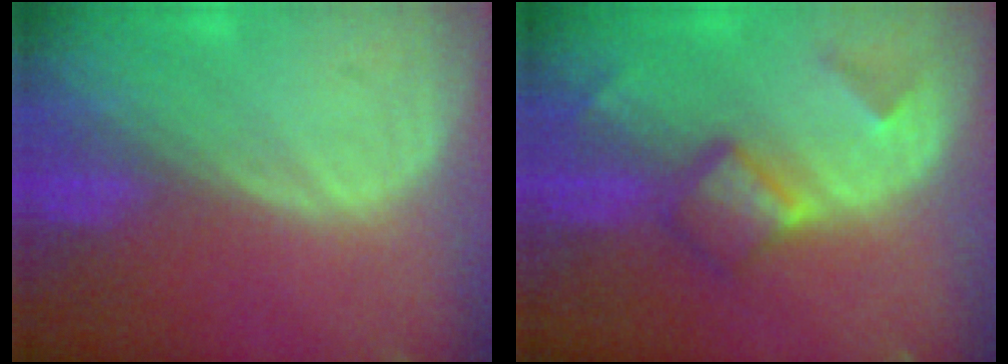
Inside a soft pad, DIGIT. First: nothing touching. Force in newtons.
{"total": 4.9, "press": 4.7, "slide": 1.4}